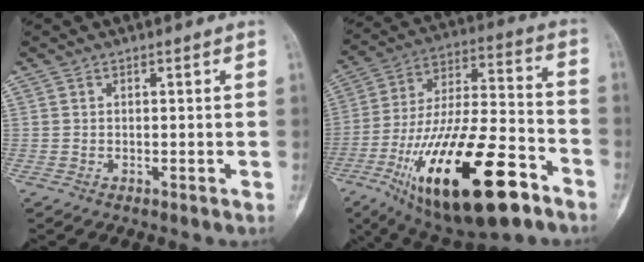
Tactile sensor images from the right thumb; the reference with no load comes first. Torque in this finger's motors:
{"motor_torque": [0.98, 1.12, 2.14, -0.64, 0.31]}